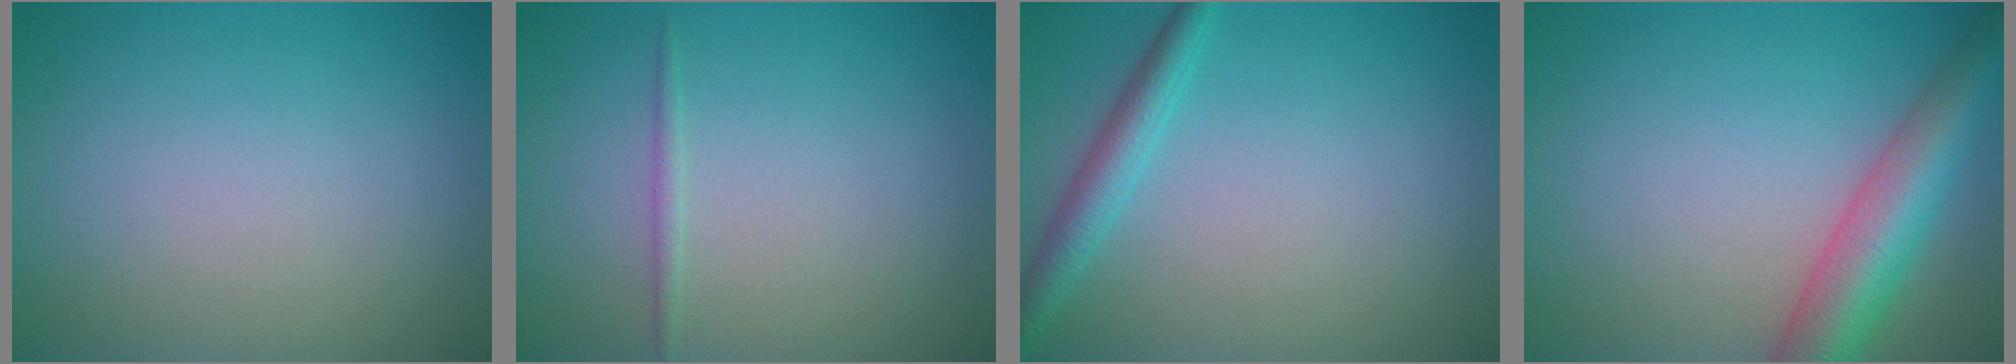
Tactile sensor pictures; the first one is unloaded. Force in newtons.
{"total": 0.7, "press": 0.7, "slide": 0.0}
{"total": 2.5, "press": 2.5, "slide": 0.1}
{"total": 6.8, "press": 6.8, "slide": 0.3}